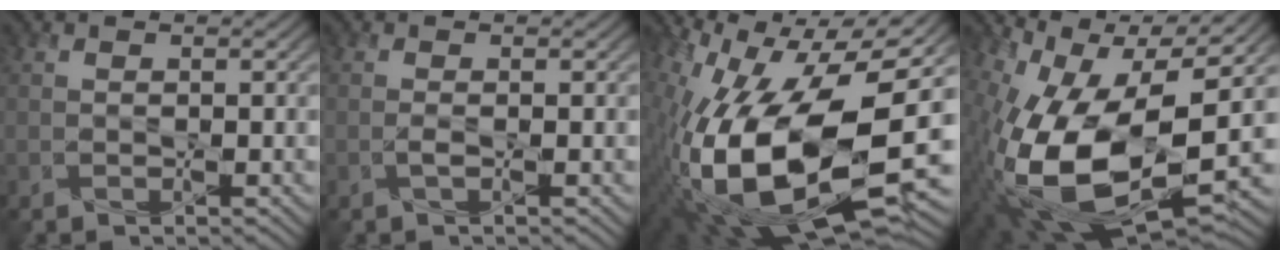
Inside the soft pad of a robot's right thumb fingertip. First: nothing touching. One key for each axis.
{"total": 0.8, "fx": -0.4, "fy": 0.0, "fz": 0.7, "tx": -0.020, "ty": -0.002, "tz": -0.009}
{"total": 20.3, "fx": -3.5, "fy": 9.6, "fz": 17.5, "tx": -0.338, "ty": -0.033, "tz": -0.056}
{"total": 18.4, "fx": -2.7, "fy": 9.5, "fz": 15.6, "tx": -0.319, "ty": -0.034, "tz": -0.042}